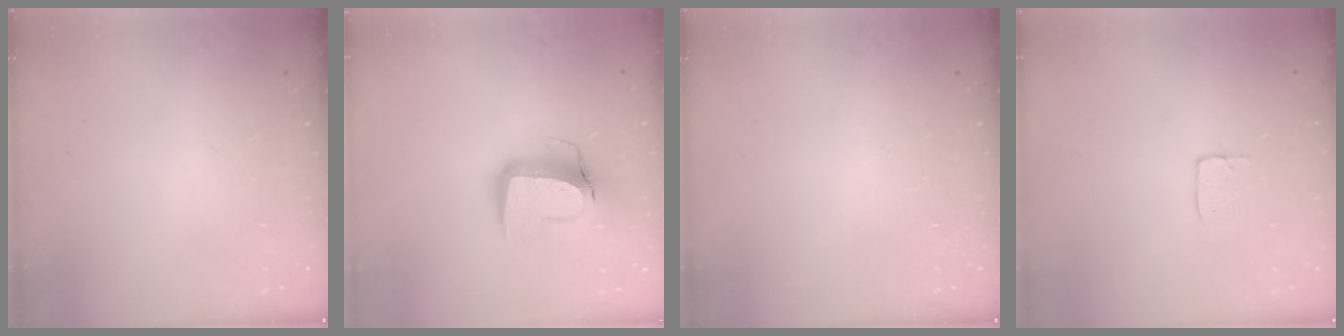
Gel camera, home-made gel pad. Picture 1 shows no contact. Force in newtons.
{"total": 14.0, "press": 14.0, "slide": 1.5}
{"total": 0.0}
{"total": 3.5, "press": 3.5, "slide": 0.2}